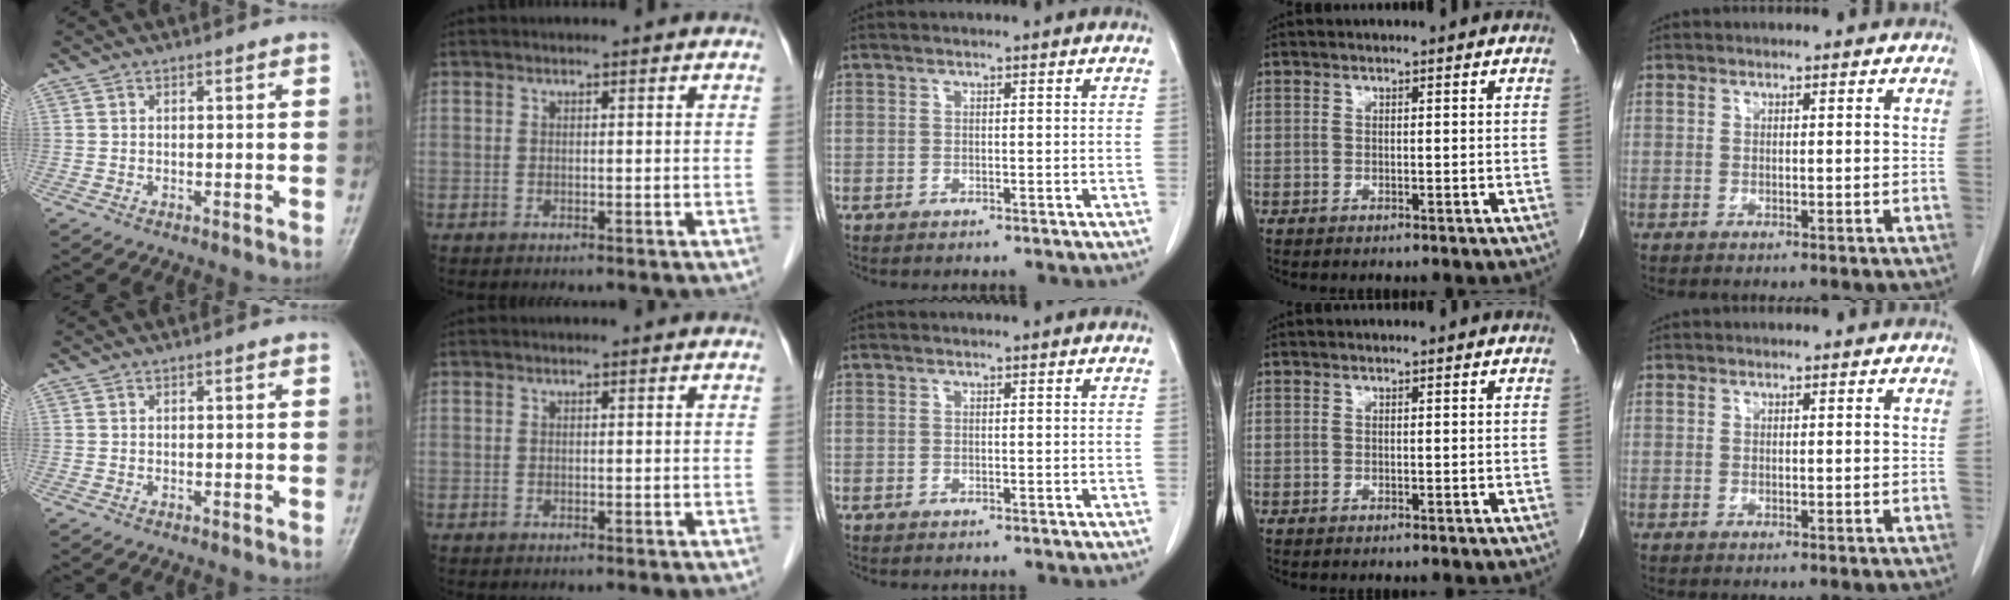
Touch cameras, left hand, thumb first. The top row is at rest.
{}